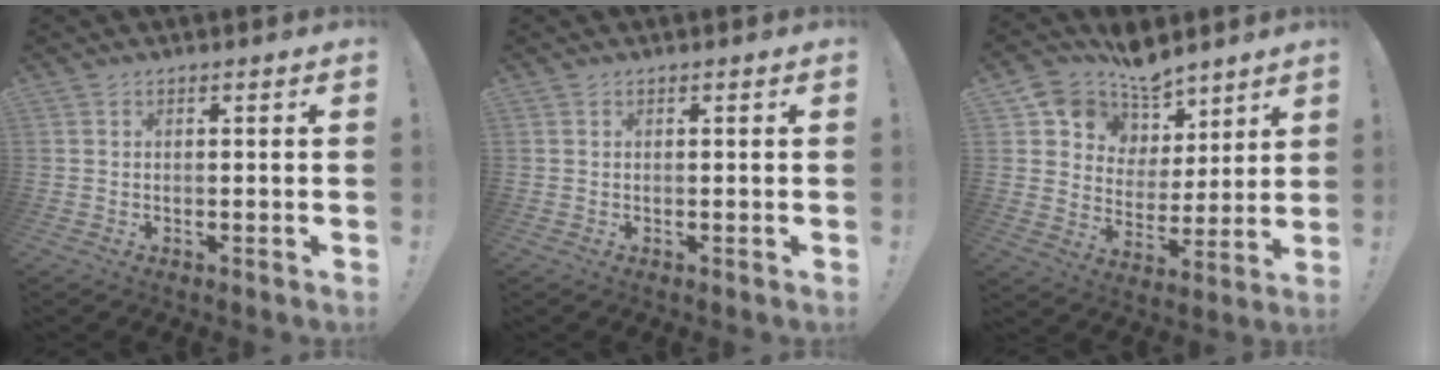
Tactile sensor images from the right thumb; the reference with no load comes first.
{"total": 0.0}
{"total": 11.6, "force": [9.3, 6.9, 0.6], "torque": [-0.031, -0.081, 0.182]}